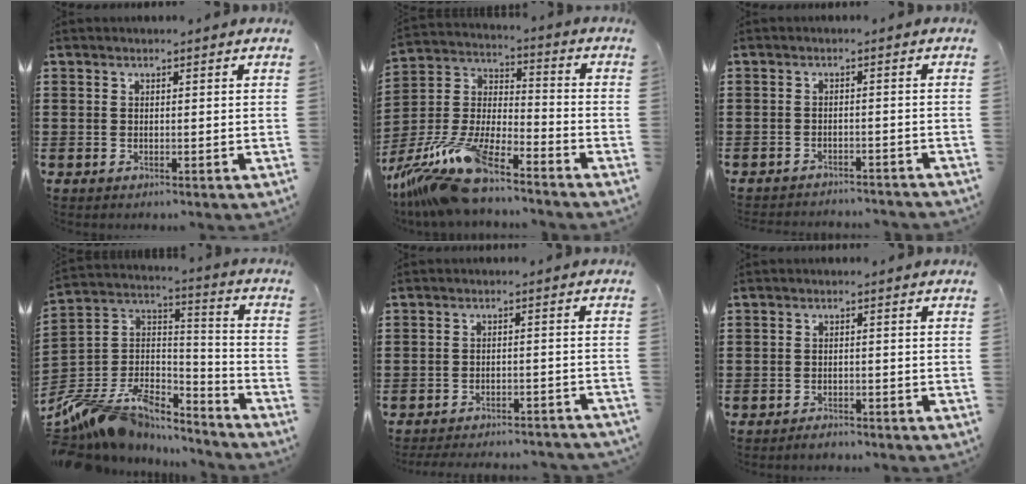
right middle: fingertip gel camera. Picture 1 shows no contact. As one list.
[{"total": 13.0, "force": [-10.9, 1.8, 6.7], "torque": [-0.154, 0.002, -0.217]}, {"total": 2.0, "force": [-2.0, -0.1, 0.1], "torque": [-0.006, 0.002, -0.043]}, {"total": 10.8, "force": [-8.6, 5.3, 3.9], "torque": [-0.098, 0.006, -0.163]}, {"total": 3.1, "force": [-3.1, -0.1, 0.5], "torque": [-0.009, 0.000, -0.064]}, {"total": 1.4, "force": [-1.3, 0.2, 0.2], "torque": [-0.008, 0.000, -0.027]}]